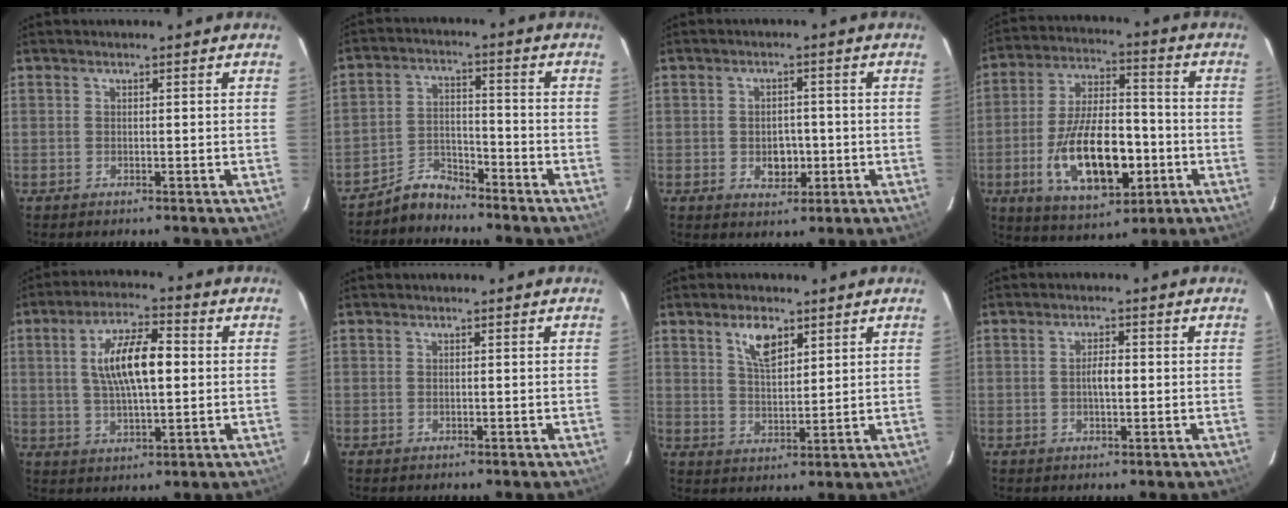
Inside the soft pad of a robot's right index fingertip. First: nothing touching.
{"total": 5.8, "force": [-5.5, 1.7, 0.7], "torque": [-0.018, 0.027, -0.103]}
{"total": 4.6, "force": [-1.1, 3.5, 2.7], "torque": [-0.047, 0.001, -0.008]}
{"total": 17.8, "force": [-5.3, 8.3, 14.8], "torque": [-0.291, -0.001, -0.076]}
{"total": 11.4, "force": [1.5, 4.0, 10.6], "torque": [-0.193, 0.012, 0.028]}
{"total": 0.0}
{"total": 6.1, "force": [3.5, 2.7, 4.3], "torque": [-0.074, 0.005, 0.066]}
{"total": 2.8, "force": [-0.1, 1.0, 2.6], "torque": [-0.046, 0.005, -0.002]}